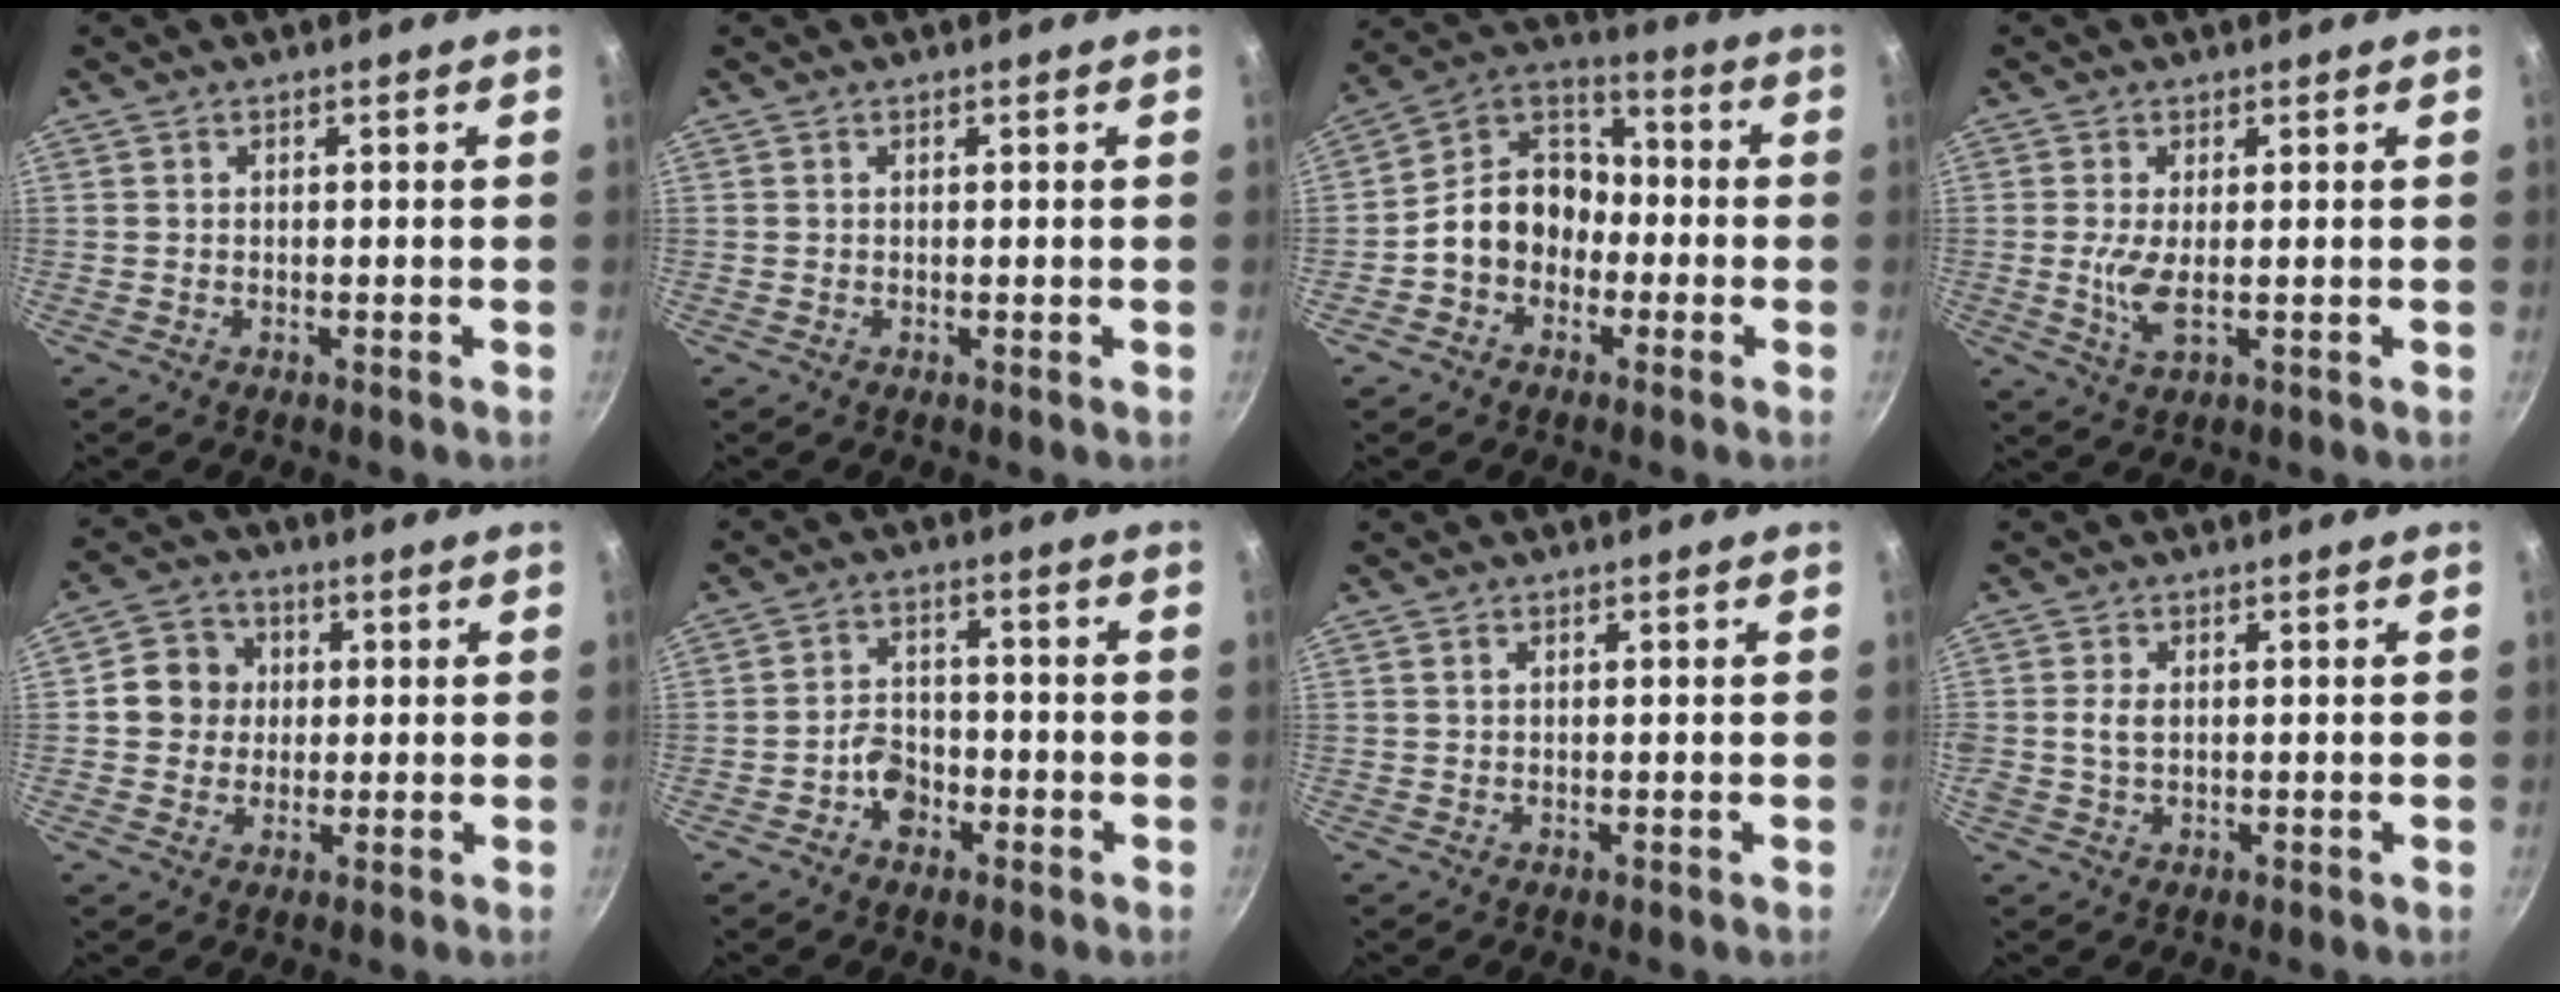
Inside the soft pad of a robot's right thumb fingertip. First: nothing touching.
{"total": 0.0}
{"total": 12.4, "force": [-2.8, 10.1, 6.6], "torque": [-0.068, 0.053, -0.070]}
{"total": 4.5, "force": [-0.1, 1.4, 4.2], "torque": [-0.094, -0.009, 0.001]}
{"total": 7.6, "force": [0.9, 7.0, 2.7], "torque": [-0.009, 0.010, 0.001]}
{"total": 5.1, "force": [-2.5, 3.7, 2.5], "torque": [-0.025, 0.026, -0.045]}
{"total": 0.6, "force": [0.3, 0.4, 0.4], "torque": [-0.006, 0.002, 0.004]}
{"total": 2.8, "force": [0.2, 1.8, 2.1], "torque": [-0.034, 0.002, 0.005]}